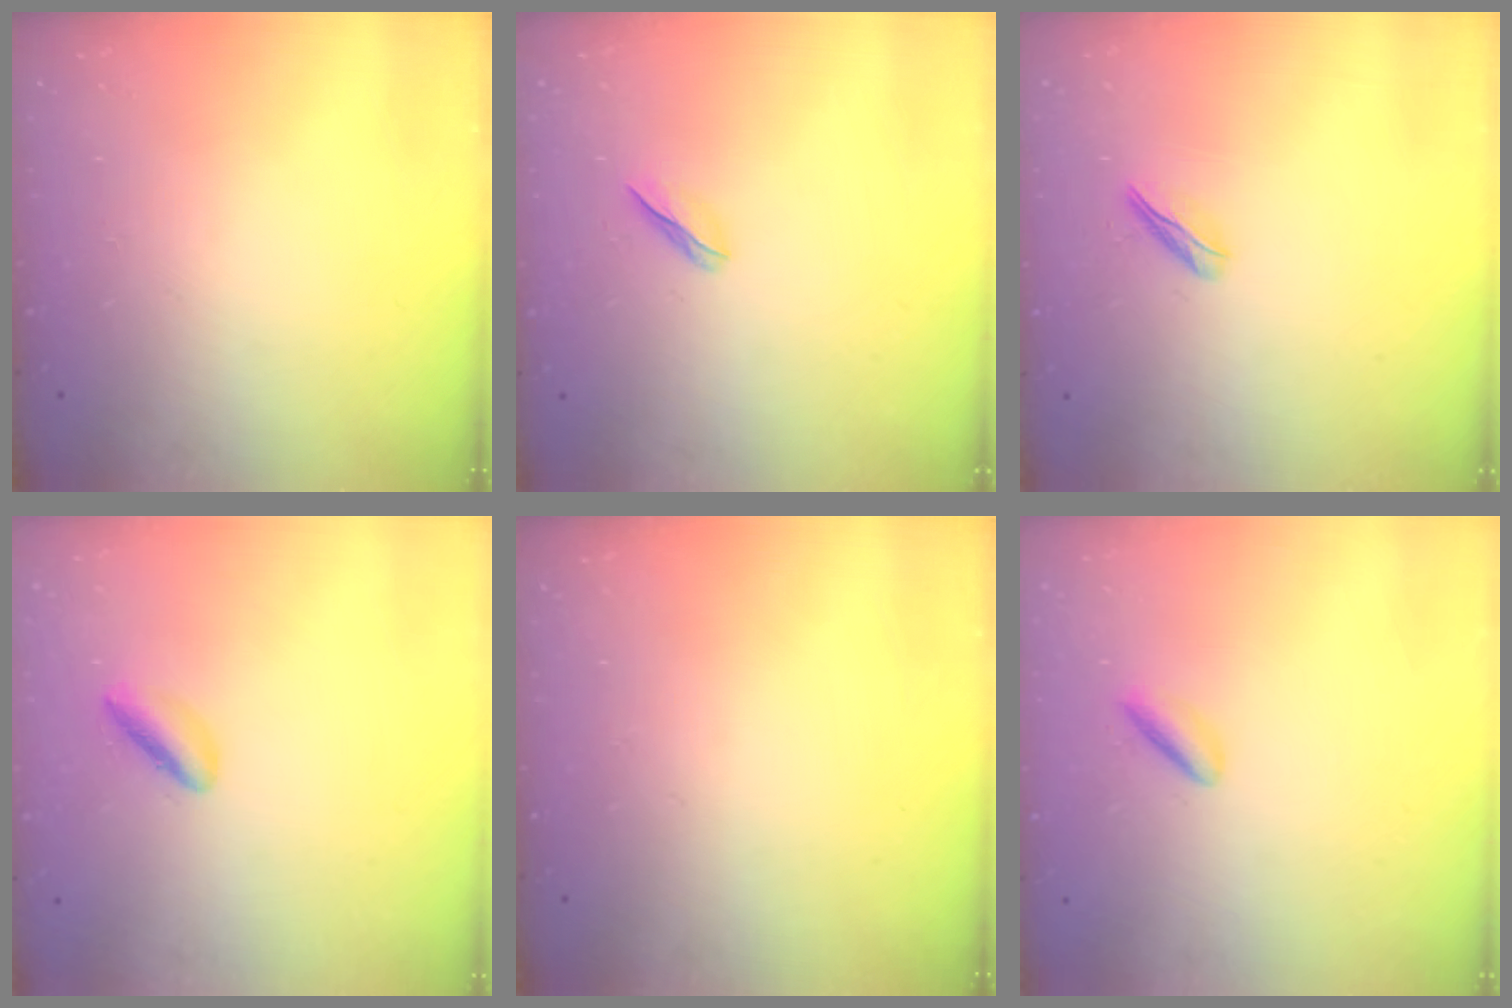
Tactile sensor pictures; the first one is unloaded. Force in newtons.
{"total": 3.0, "press": 2.8, "slide": 1.0}
{"total": 3.5, "press": 3.5, "slide": 0.6}
{"total": 2.8, "press": 2.8, "slide": 0.5}
{"total": 0.0}
{"total": 1.8, "press": 1.7, "slide": 0.6}